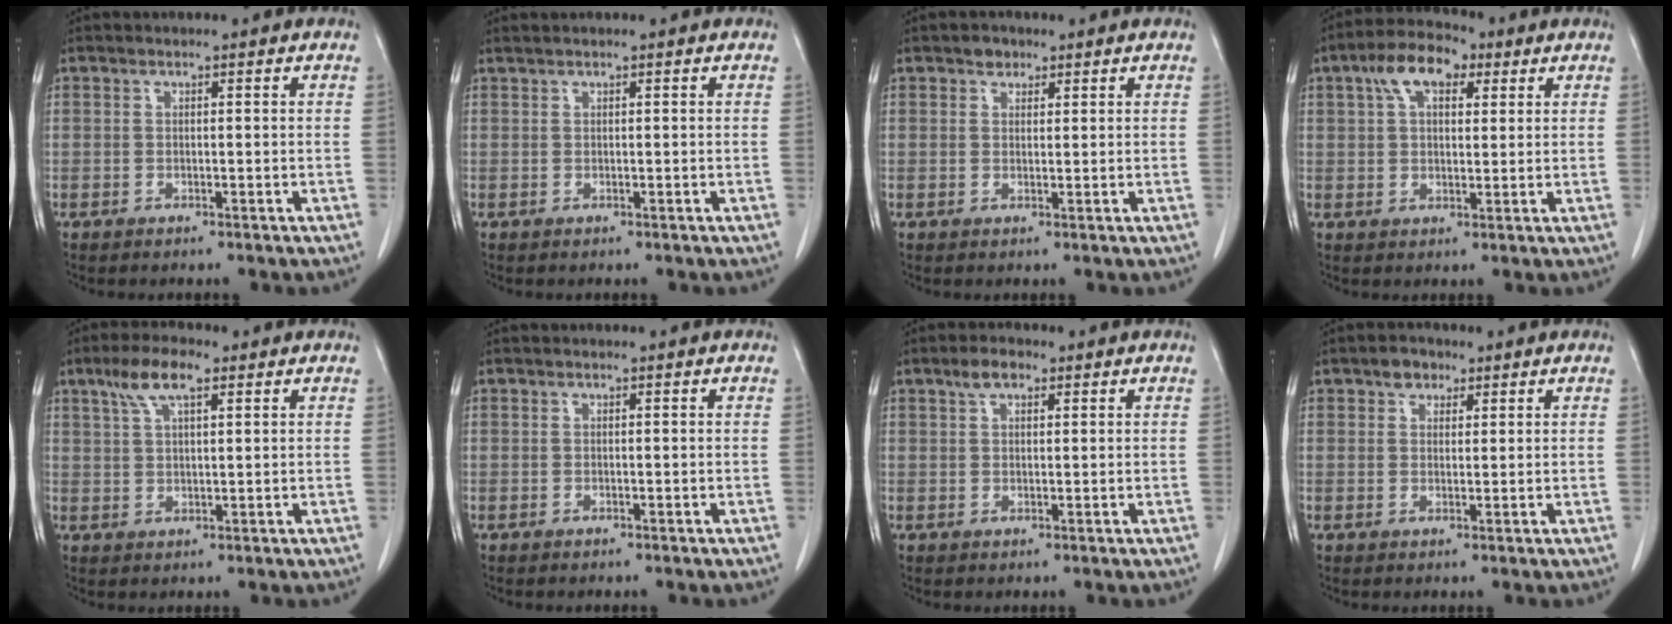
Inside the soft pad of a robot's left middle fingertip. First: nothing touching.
{"total": 0.6, "force": [0.5, -0.1, 0.2], "torque": [-0.009, 0.007, 0.016]}
{"total": 1.7, "force": [1.1, 1.3, 0.4], "torque": [-0.005, 0.001, 0.016]}
{"total": 8.0, "force": [3.7, 4.2, 5.8], "torque": [-0.105, 0.029, 0.061]}
{"total": 6.3, "force": [3.6, 1.7, 4.8], "torque": [-0.100, 0.017, 0.068]}
{"total": 0.0}
{"total": 3.2, "force": [1.9, 1.6, 2.0], "torque": [-0.039, 0.010, 0.036]}
{"total": 2.8, "force": [1.7, 2.0, 1.1], "torque": [-0.017, 0.009, 0.027]}